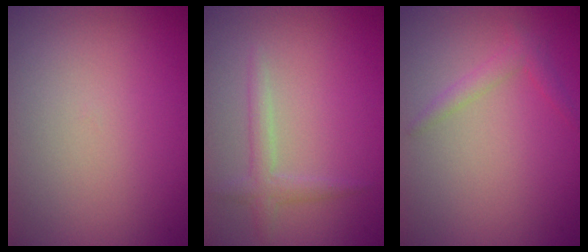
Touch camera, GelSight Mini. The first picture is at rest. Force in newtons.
{"total": 1.7, "press": 1.7, "slide": 0.1}
{"total": 0.7, "press": 0.7, "slide": 0.0}